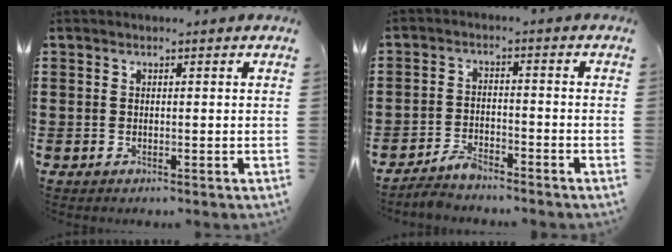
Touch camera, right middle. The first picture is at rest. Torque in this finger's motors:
{"motor_torque": [0.98, 1.01, -0.05, 0.02]}